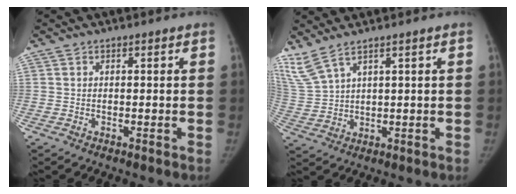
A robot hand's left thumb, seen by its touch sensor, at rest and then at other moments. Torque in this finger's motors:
{"motor_torque": [3.56, 1.45, 0.49, -0.54, 1.02]}